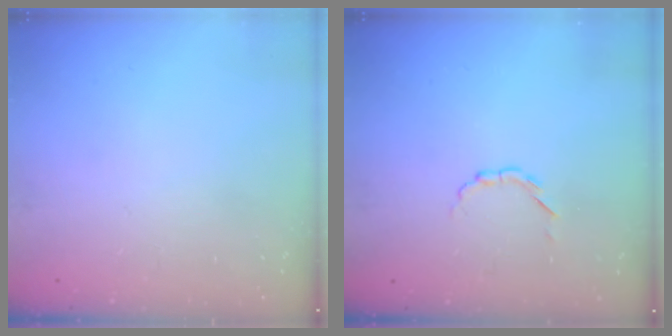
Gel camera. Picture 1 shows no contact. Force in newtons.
{"total": 2.3, "press": 2.2, "slide": 0.8}